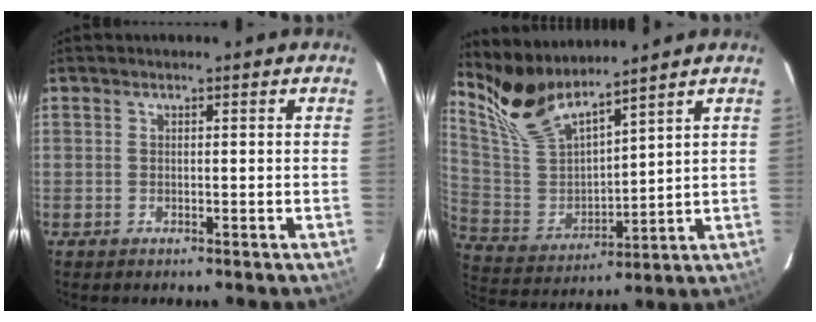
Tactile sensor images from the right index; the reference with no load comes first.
{"total": 13.5, "force": [11.6, 4.5, 5.3], "torque": [-0.123, -0.005, 0.245]}